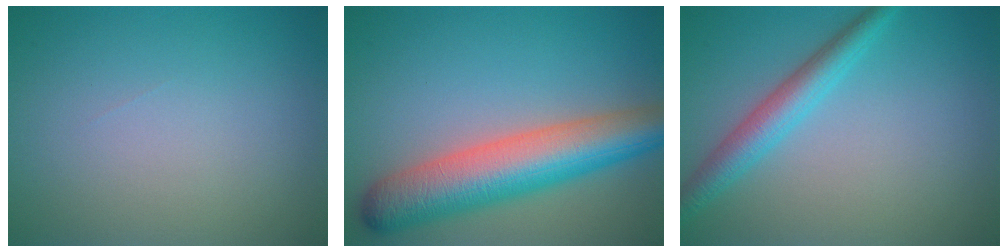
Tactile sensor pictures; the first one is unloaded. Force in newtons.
{"total": 8.8, "press": 8.8, "slide": 0.5}
{"total": 3.6, "press": 3.6, "slide": 0.1}